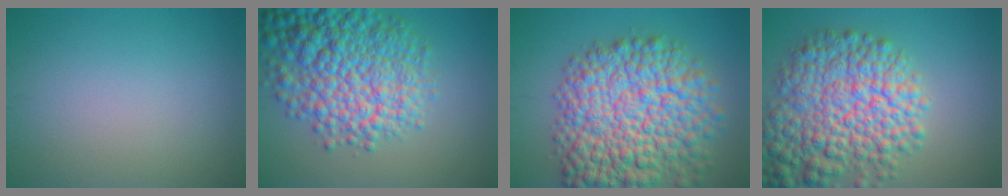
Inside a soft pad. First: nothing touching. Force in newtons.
{"total": 10.8, "press": 10.8, "slide": 0.4}
{"total": 13.3, "press": 13.3, "slide": 0.5}
{"total": 10.7, "press": 10.7, "slide": 0.4}